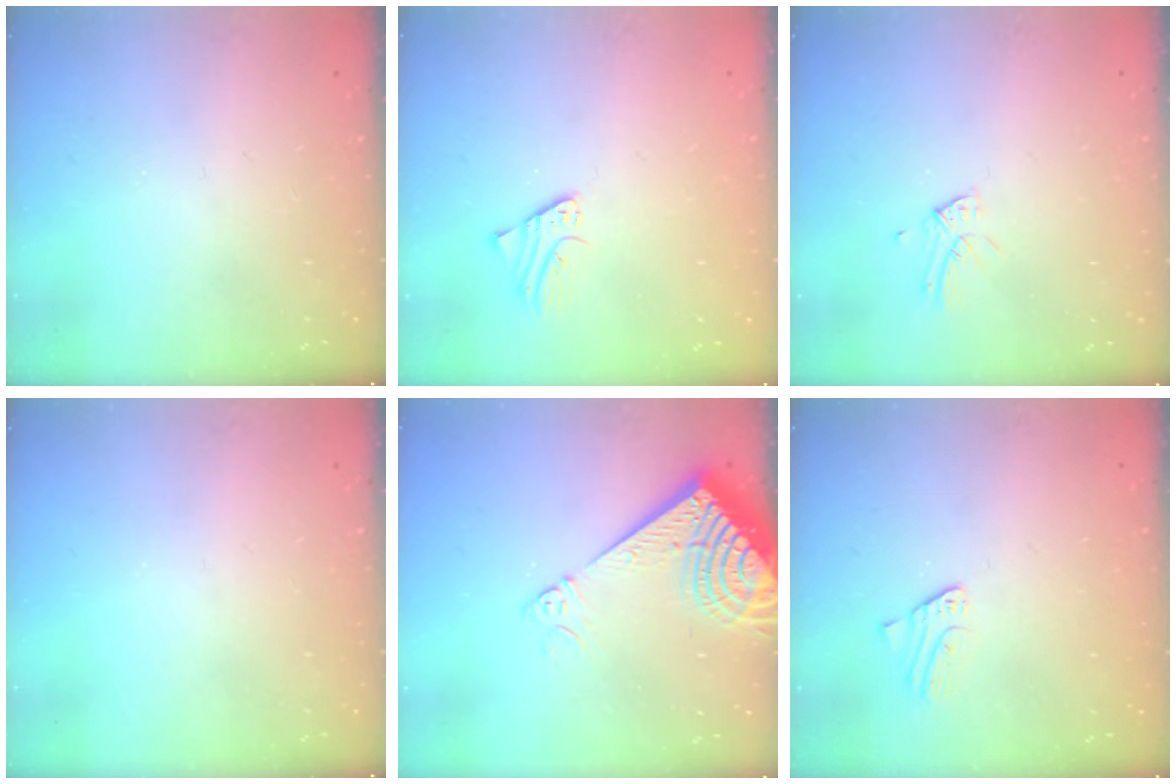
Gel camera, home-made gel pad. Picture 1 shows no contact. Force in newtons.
{"total": 1.9, "press": 1.9, "slide": 0.1}
{"total": 3.0, "press": 3.0, "slide": 0.3}
{"total": 0.0}
{"total": 14.0, "press": 13.8, "slide": 2.1}
{"total": 1.5, "press": 1.5, "slide": 0.1}